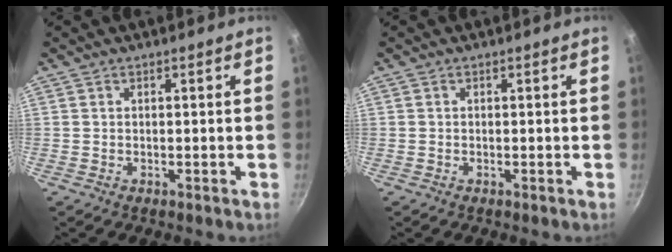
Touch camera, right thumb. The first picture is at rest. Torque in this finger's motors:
{"motor_torque": [0.27, 0.30, 0.33, 0.06, -0.01]}